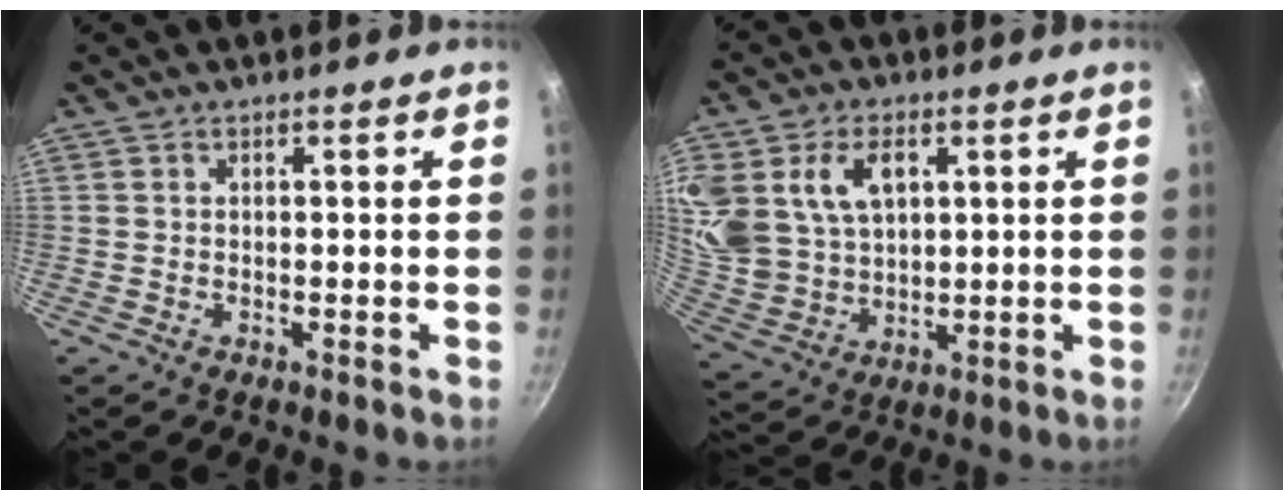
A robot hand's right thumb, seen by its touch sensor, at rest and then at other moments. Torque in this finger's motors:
{"motor_torque": [0.24, 0.27, 0.92, 0.86, 0.13]}